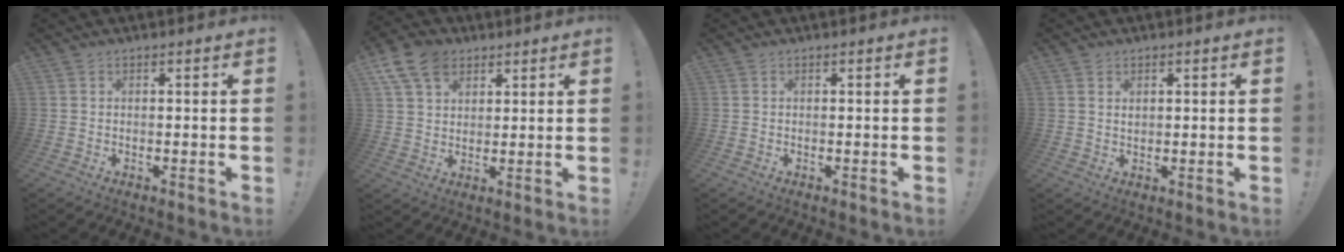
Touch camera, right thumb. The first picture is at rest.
{"total": 11.0, "force": [5.9, 7.4, 5.5], "torque": [-0.097, -0.018, 0.117]}
{"total": 0.0}
{"total": 1.5, "force": [1.2, 1.0, 0.2], "torque": [0.002, -0.001, 0.020]}